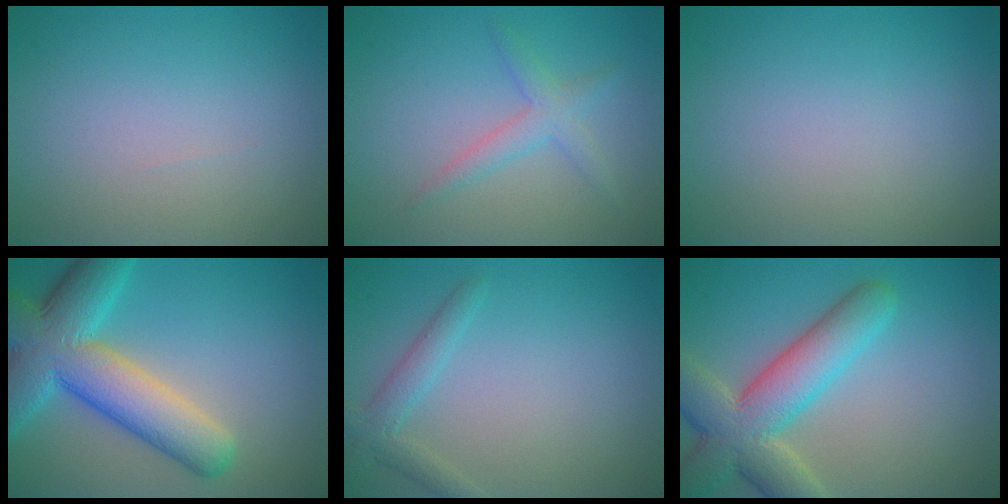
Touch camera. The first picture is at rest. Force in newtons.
{"total": 2.2, "press": 2.2, "slide": 0.1}
{"total": 0.0}
{"total": 10.1, "press": 10.1, "slide": 0.4}
{"total": 2.3, "press": 2.3, "slide": 0.1}
{"total": 8.1, "press": 8.1, "slide": 0.6}